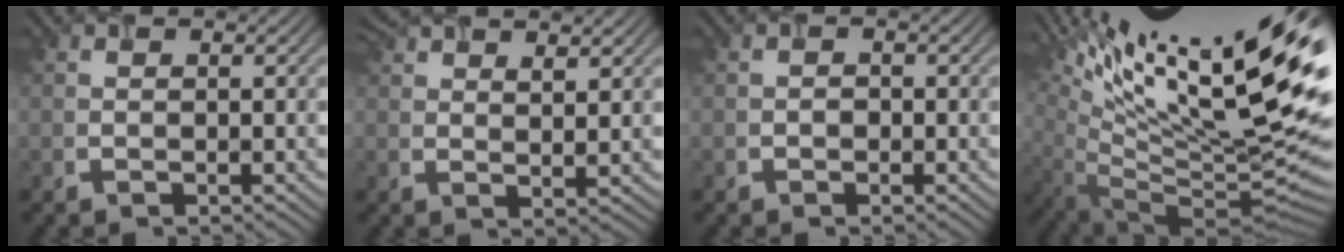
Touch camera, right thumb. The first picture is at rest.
{"total": 6.3, "force": [5.0, 1.1, 3.8], "torque": [-0.072, 0.010, 0.088]}
{"total": 0.7, "force": [-0.4, 0.5, 0.1], "torque": [0.003, -0.001, -0.007]}
{"total": 18.9, "force": [8.4, 5.1, 16.2], "torque": [-0.208, 0.025, 0.137]}